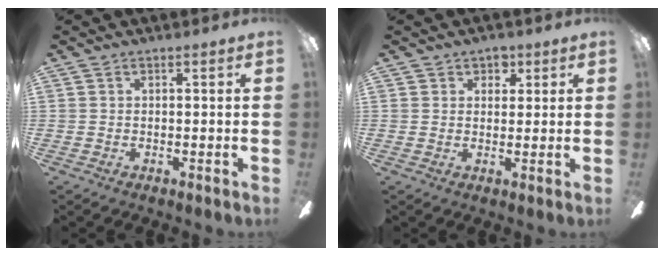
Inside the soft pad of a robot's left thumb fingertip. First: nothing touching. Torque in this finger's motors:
{"motor_torque": [-0.06, -0.27, 0.20, 0.10, -0.04]}